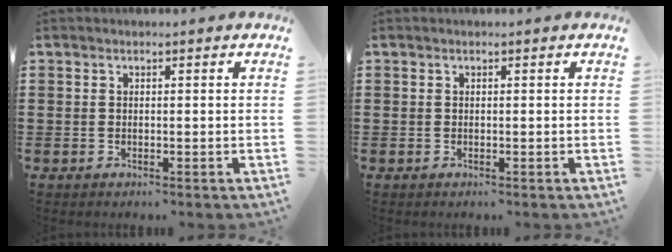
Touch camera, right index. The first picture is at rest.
{"total": 0.0}